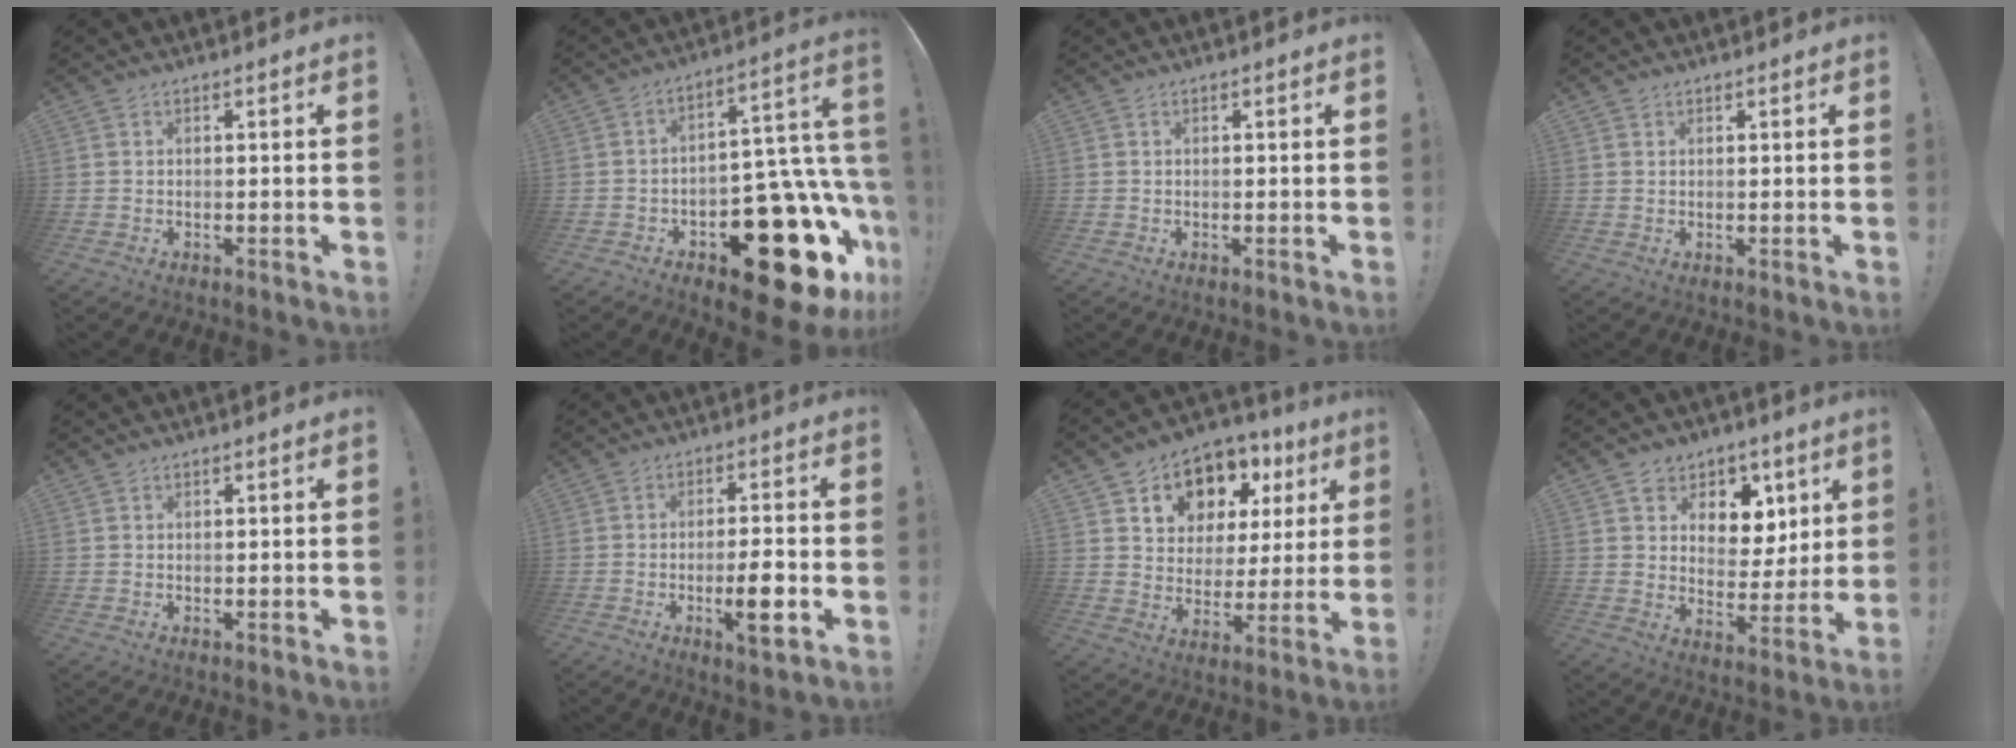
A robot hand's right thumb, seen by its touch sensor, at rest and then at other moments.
{"total": 25.6, "force": [-10.8, 13.7, 18.7], "torque": [-0.176, 0.059, -0.150]}
{"total": 0.0}
{"total": 0.9, "force": [0.6, 0.6, 0.1], "torque": [0.004, -0.002, 0.012]}
{"total": 0.0}
{"total": 8.3, "force": [-3.1, 1.2, 7.6], "torque": [-0.116, 0.000, -0.052]}
{"total": 11.4, "force": [6.8, 8.3, 3.9], "torque": [-0.060, -0.057, 0.135]}
{"total": 9.3, "force": [4.6, 7.7, 2.6], "torque": [-0.033, -0.031, 0.092]}